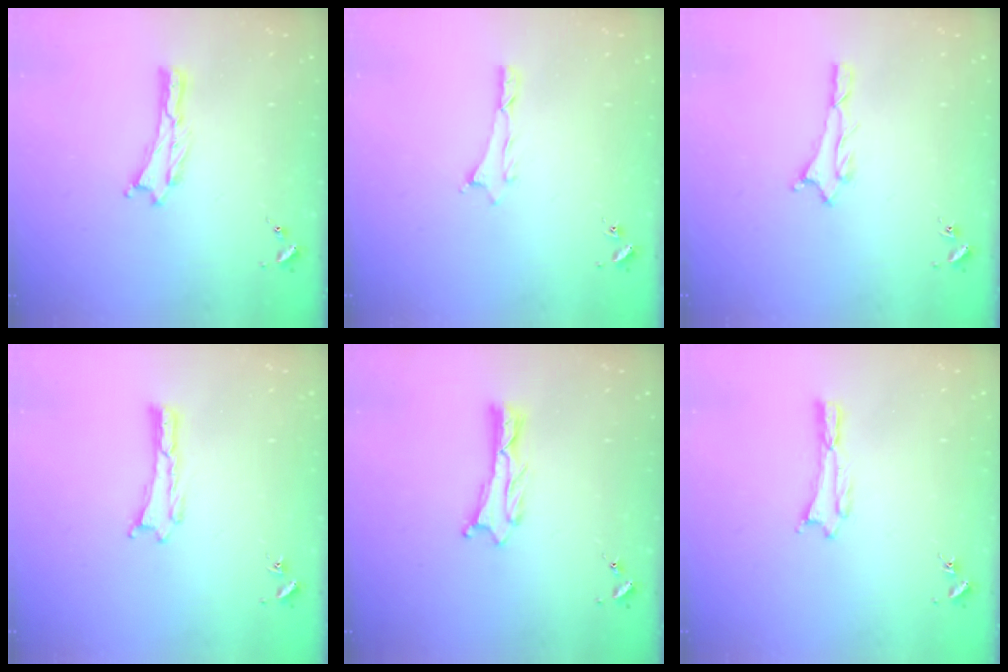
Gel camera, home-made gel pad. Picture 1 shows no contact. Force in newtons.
{"total": 0.6, "press": 0.5, "slide": 0.2}
{"total": 1.1, "press": 1.1, "slide": 0.1}
{"total": 0.0}
{"total": 1.2, "press": 1.2, "slide": 0.0}
{"total": 0.7, "press": 0.7, "slide": 0.1}